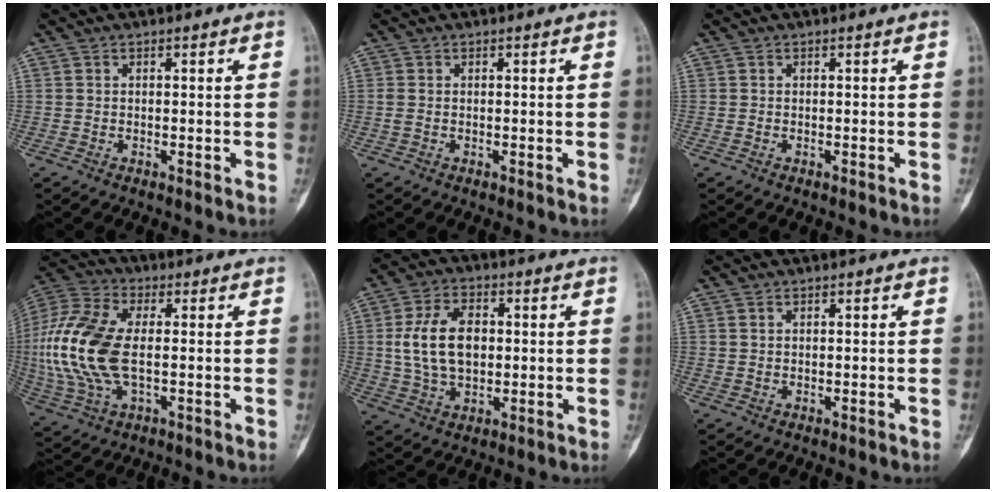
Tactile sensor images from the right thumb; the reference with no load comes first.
{"total": 0.9, "force": [0.0, 0.6, 0.7], "torque": [-0.024, 0.001, 0.002]}
{"total": 0.0}
{"total": 18.5, "force": [-0.6, 10.0, 15.6], "torque": [-0.363, 0.006, -0.008]}
{"total": 11.6, "force": [1.0, 7.5, 8.9], "torque": [-0.151, 0.006, 0.023]}
{"total": 0.6, "force": [0.3, 0.4, 0.3], "torque": [-0.004, 0.000, 0.006]}